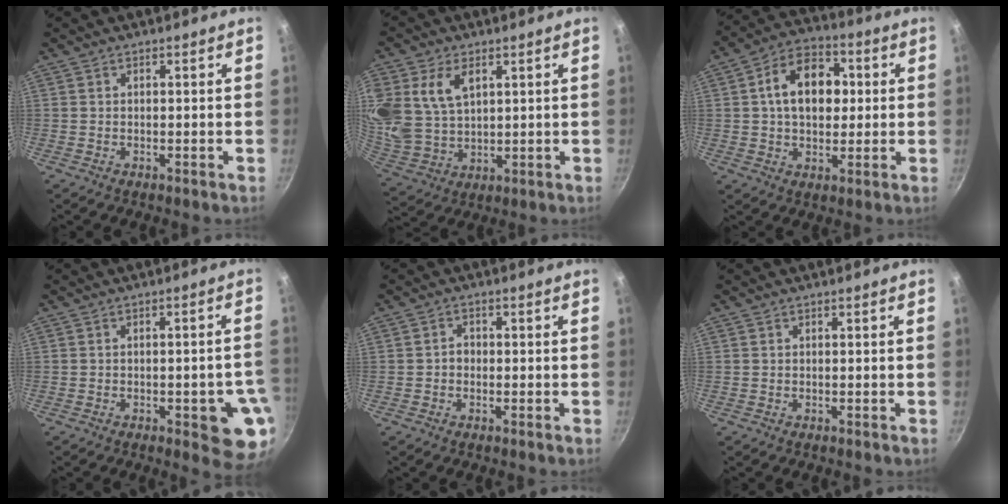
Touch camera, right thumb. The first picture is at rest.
{"total": 15.0, "force": [5.2, 10.2, 9.6], "torque": [-0.201, -0.016, 0.114]}
{"total": 13.9, "force": [2.0, 9.7, 9.9], "torque": [-0.119, 0.018, 0.017]}
{"total": 9.6, "force": [-3.0, 3.3, 8.5], "torque": [-0.070, 0.009, -0.033]}
{"total": 1.8, "force": [-0.4, 1.4, 0.9], "torque": [-0.009, 0.010, -0.010]}
{"total": 0.0}